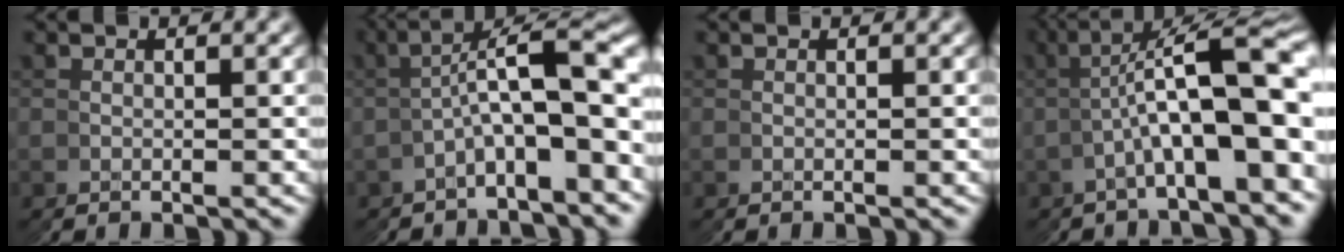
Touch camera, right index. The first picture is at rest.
{"total": 7.7, "force": [-0.4, 3.4, 6.9], "torque": [-0.092, 0.003, -0.007]}
{"total": 0.0}
{"total": 9.5, "force": [0.2, 4.1, 8.6], "torque": [-0.123, 0.006, 0.006]}